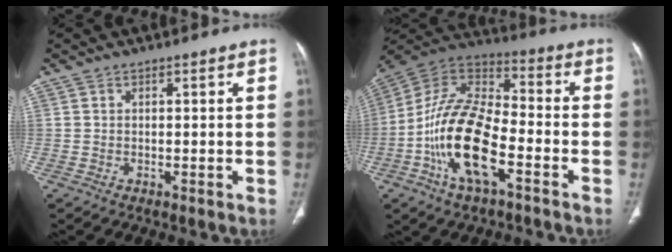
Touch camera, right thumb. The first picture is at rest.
{"total": 18.6, "force": [-6.6, 8.6, 15.1], "torque": [-0.277, 0.046, -0.124]}